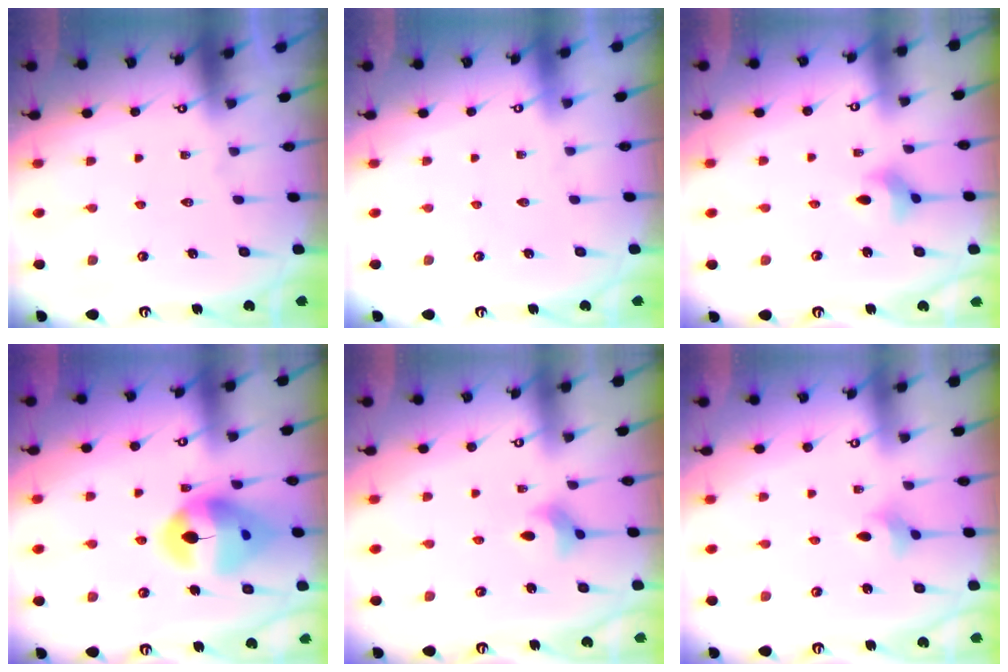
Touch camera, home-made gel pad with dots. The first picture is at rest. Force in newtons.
{"total": 0.0}
{"total": 3.2, "press": 3.2, "slide": 0.5}
{"total": 15.1, "press": 14.9, "slide": 1.9}
{"total": 3.4, "press": 3.4, "slide": 0.3}
{"total": 2.2, "press": 2.1, "slide": 0.4}